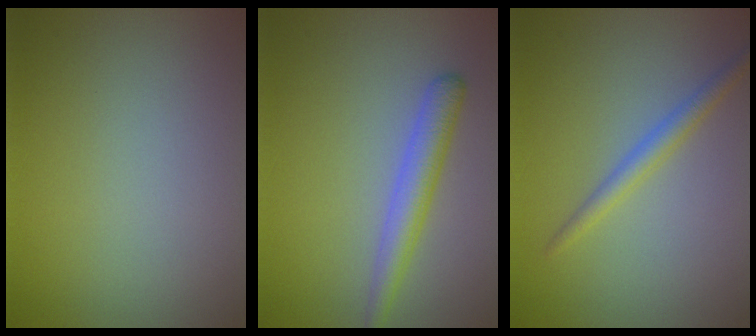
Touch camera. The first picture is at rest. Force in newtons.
{"total": 2.8, "press": 2.7, "slide": 0.2}
{"total": 1.9, "press": 1.9, "slide": 0.1}